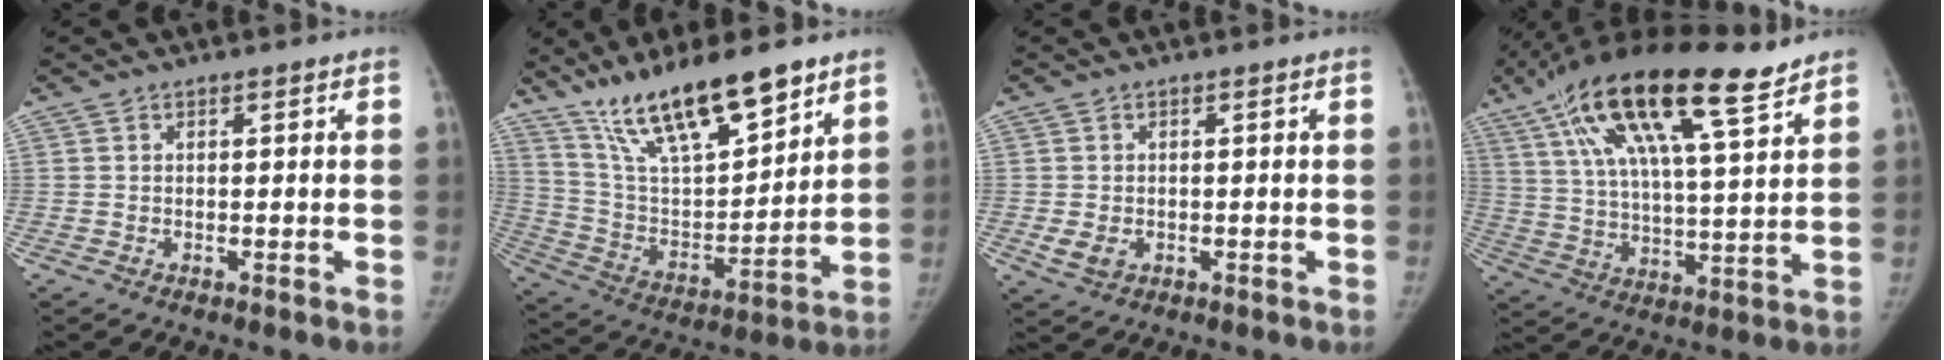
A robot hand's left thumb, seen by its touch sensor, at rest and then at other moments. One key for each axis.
{"total": 20.4, "fx": 14.4, "fy": 5.9, "fz": 13.1, "tx": -0.200, "ty": -0.062, "tz": 0.267}
{"total": 3.3, "fx": -0.9, "fy": 2.5, "fz": 1.9, "tx": -0.033, "ty": -0.002, "tz": -0.010}
{"total": 22.9, "fx": 13.9, "fy": 6.1, "fz": 17.2, "tx": -0.305, "ty": -0.023, "tz": 0.240}